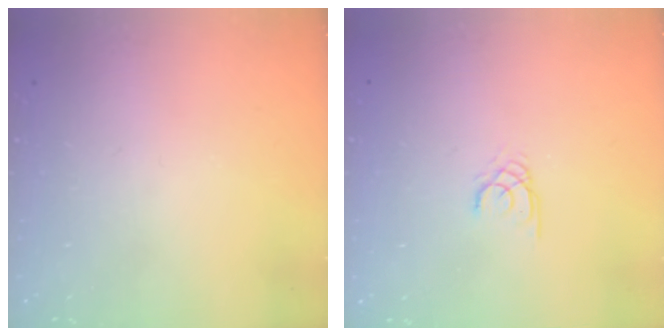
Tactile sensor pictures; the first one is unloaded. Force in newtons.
{"total": 1.6, "press": 1.6, "slide": 0.2}